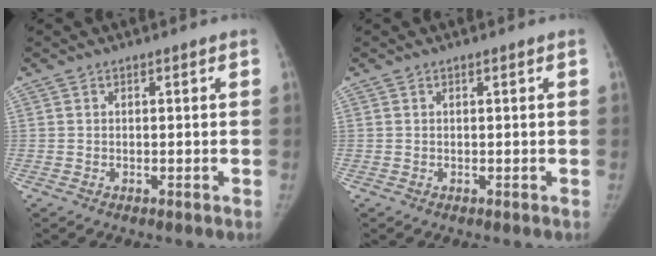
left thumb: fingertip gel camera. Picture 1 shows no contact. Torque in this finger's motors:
{"motor_torque": [0.13, -0.20, 0.14, -0.19, 0.03]}